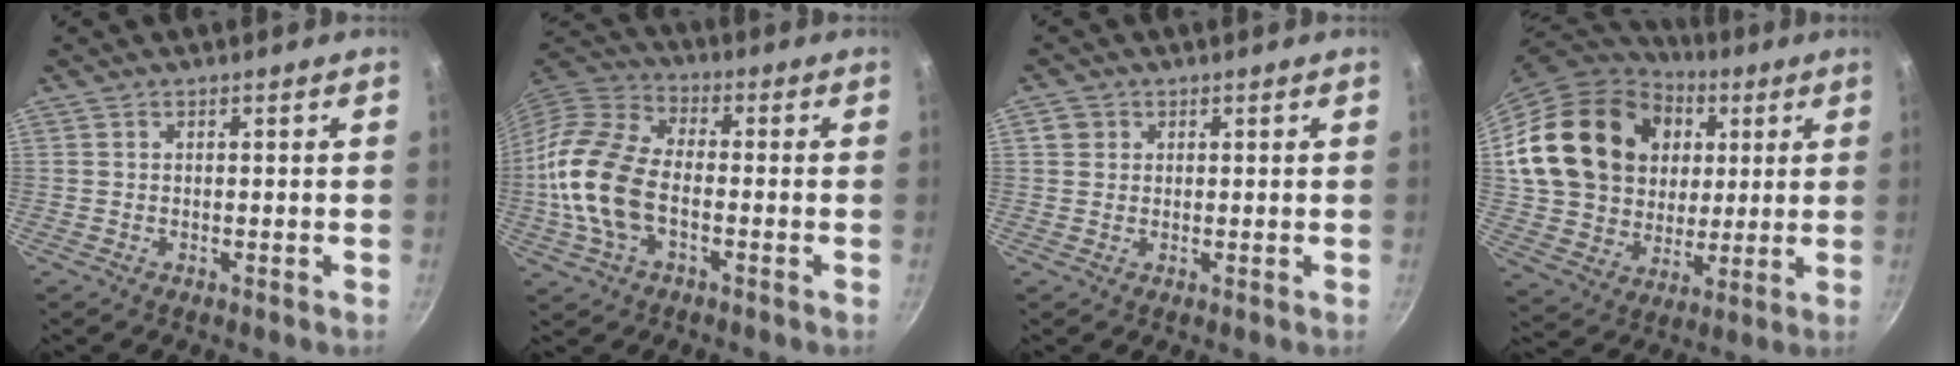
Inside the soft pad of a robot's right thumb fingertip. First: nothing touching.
{"total": 15.8, "force": [-2.8, 9.3, 12.5], "torque": [-0.241, 0.030, -0.070]}
{"total": 2.3, "force": [0.6, 2.1, 0.7], "torque": [-0.003, 0.005, 0.009]}
{"total": 25.5, "force": [6.8, 20.1, 14.1], "torque": [-0.234, 0.008, 0.130]}